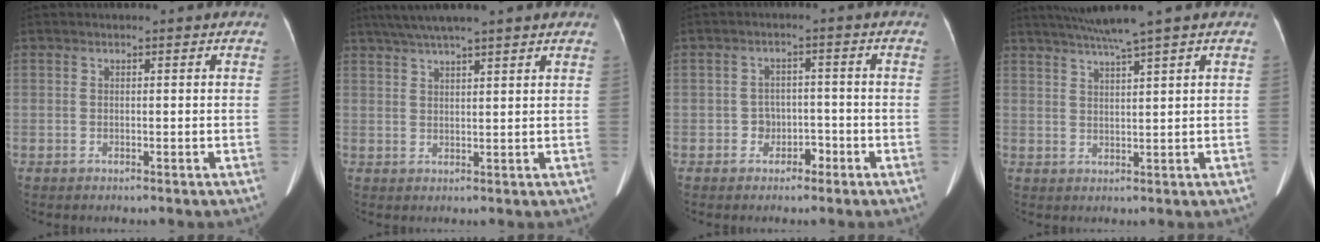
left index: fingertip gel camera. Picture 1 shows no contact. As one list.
[{"total": 10.1, "force": [8.2, 0.3, 5.9], "torque": [-0.099, 0.043, 0.115]}, {"total": 2.9, "force": [-1.5, 2.2, 0.9], "torque": [-0.011, 0.011, -0.023]}, {"total": 5.9, "force": [4.7, -1.5, 3.2], "torque": [-0.054, 0.009, 0.085]}]